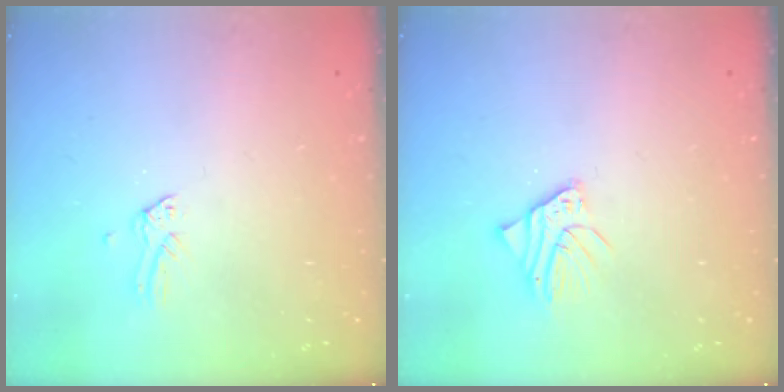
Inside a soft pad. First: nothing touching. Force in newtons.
{"total": 2.9, "press": 2.8, "slide": 0.3}